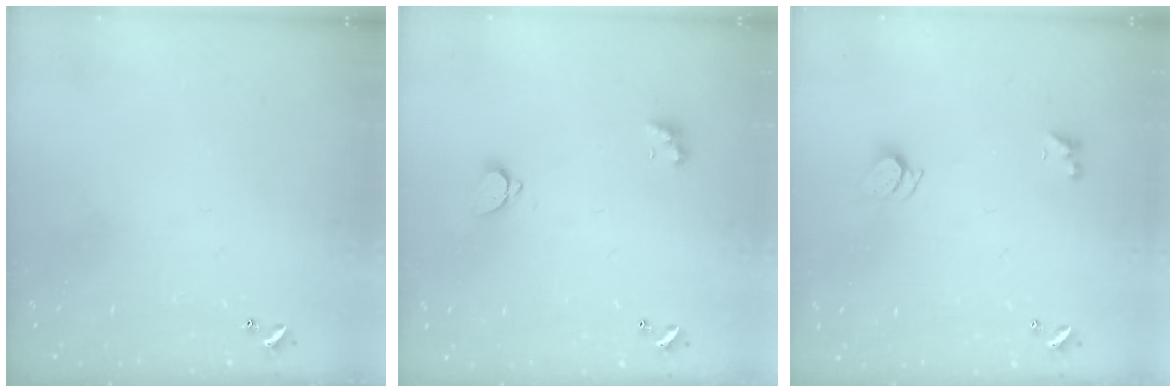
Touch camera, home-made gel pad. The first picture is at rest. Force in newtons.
{"total": 1.6, "press": 1.6, "slide": 0.5}
{"total": 2.3, "press": 2.3, "slide": 0.2}